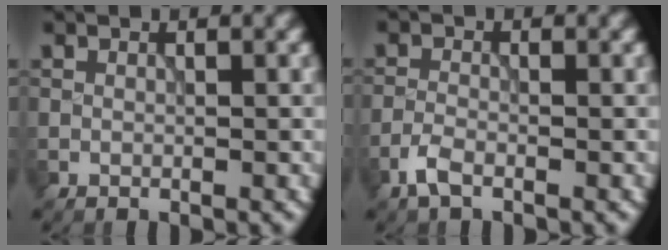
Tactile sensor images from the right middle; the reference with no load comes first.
{"total": 1.9, "force": [-1.3, 0.6, 1.2], "torque": [-0.031, -0.001, -0.033]}